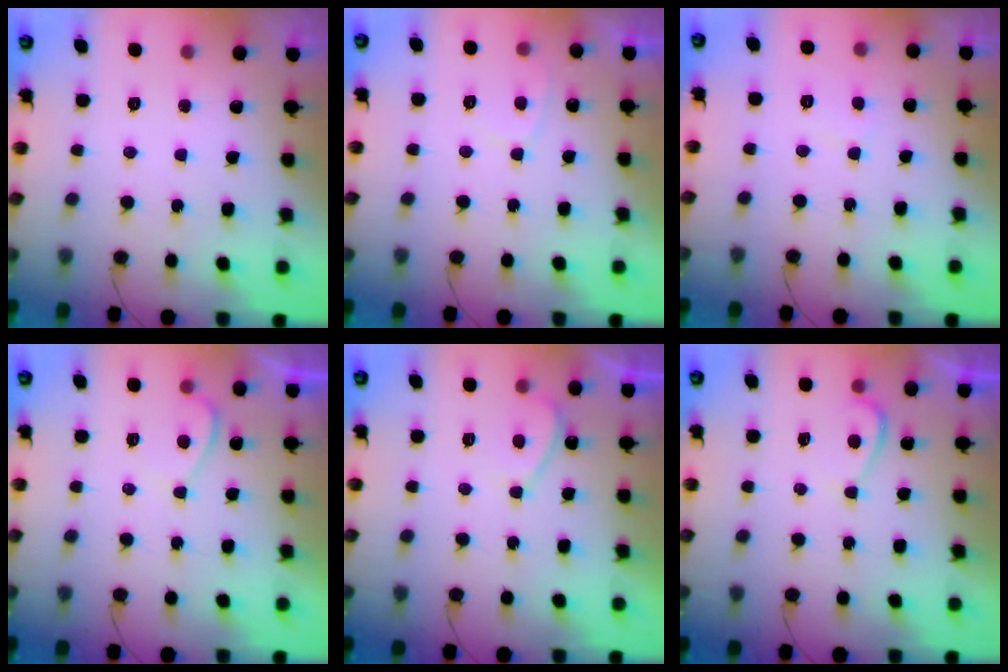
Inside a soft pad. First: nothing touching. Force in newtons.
{"total": 2.1, "press": 2.0, "slide": 0.6}
{"total": 2.5, "press": 2.5, "slide": 0.3}
{"total": 0.5, "press": 0.2, "slide": 0.5}
{"total": 2.9, "press": 2.9, "slide": 0.4}
{"total": 2.4, "press": 2.4, "slide": 0.3}